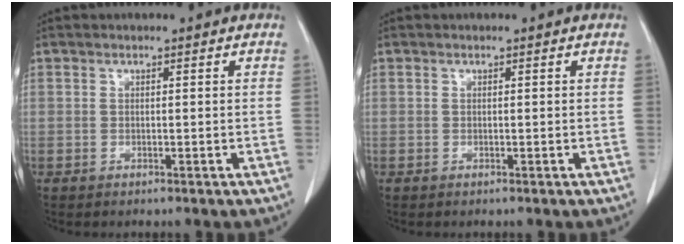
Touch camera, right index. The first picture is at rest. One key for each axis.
{"total": 0.0}